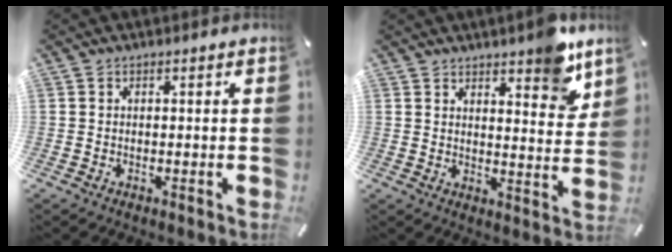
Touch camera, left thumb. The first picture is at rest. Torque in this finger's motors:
{"motor_torque": [1.23, 0.90, 0.80, -0.60, 0.17]}